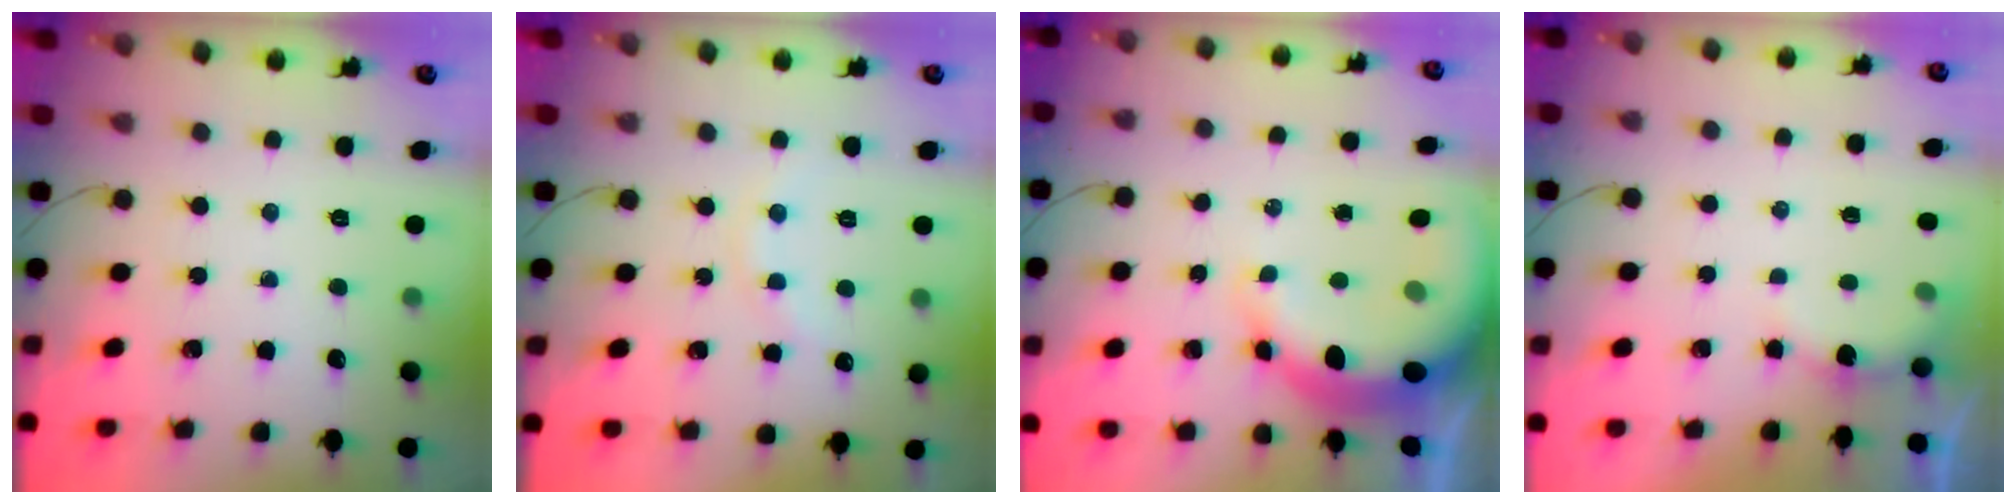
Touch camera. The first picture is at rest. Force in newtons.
{"total": 7.8, "press": 7.6, "slide": 1.7}
{"total": 11.6, "press": 11.3, "slide": 2.7}
{"total": 4.5, "press": 4.4, "slide": 0.9}